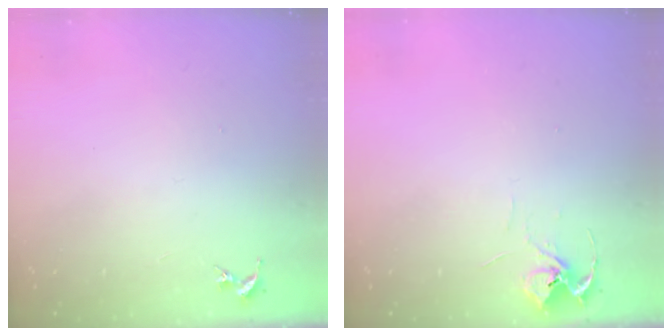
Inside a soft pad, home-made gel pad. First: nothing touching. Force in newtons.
{"total": 5.9, "press": 5.9, "slide": 0.4}